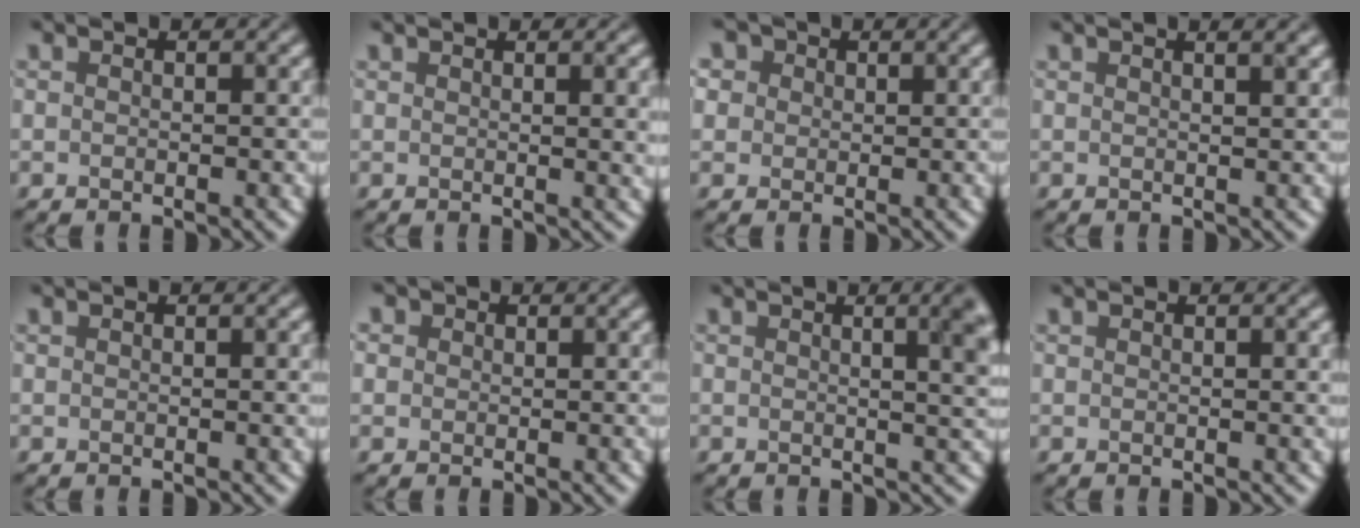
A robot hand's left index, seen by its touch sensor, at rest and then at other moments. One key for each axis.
{"total": 4.1, "fx": 1.6, "fy": 1.4, "fz": 3.5, "tx": -0.028, "ty": 0.006, "tz": 0.023}
{"total": 4.9, "fx": 2.5, "fy": 3.5, "fz": 2.2, "tx": -0.058, "ty": 0.015, "tz": 0.027}
{"total": 4.6, "fx": 2.8, "fy": 2.0, "fz": 3.1, "tx": -0.003, "ty": 0.033, "tz": 0.000}
{"total": 0.9, "fx": 0.4, "fy": 0.2, "fz": 0.8, "tx": -0.007, "ty": 0.003, "tz": 0.006}
{"total": 1.8, "fx": 0.9, "fy": 1.4, "fz": 0.6, "tx": -0.010, "ty": 0.009, "tz": -0.002}
{"total": 6.1, "fx": 1.5, "fy": 2.4, "fz": 5.5, "tx": -0.023, "ty": 0.020, "tz": 0.009}
{"total": 1.6, "fx": 0.6, "fy": 0.5, "fz": 1.4, "tx": -0.012, "ty": 0.005, "tz": 0.007}